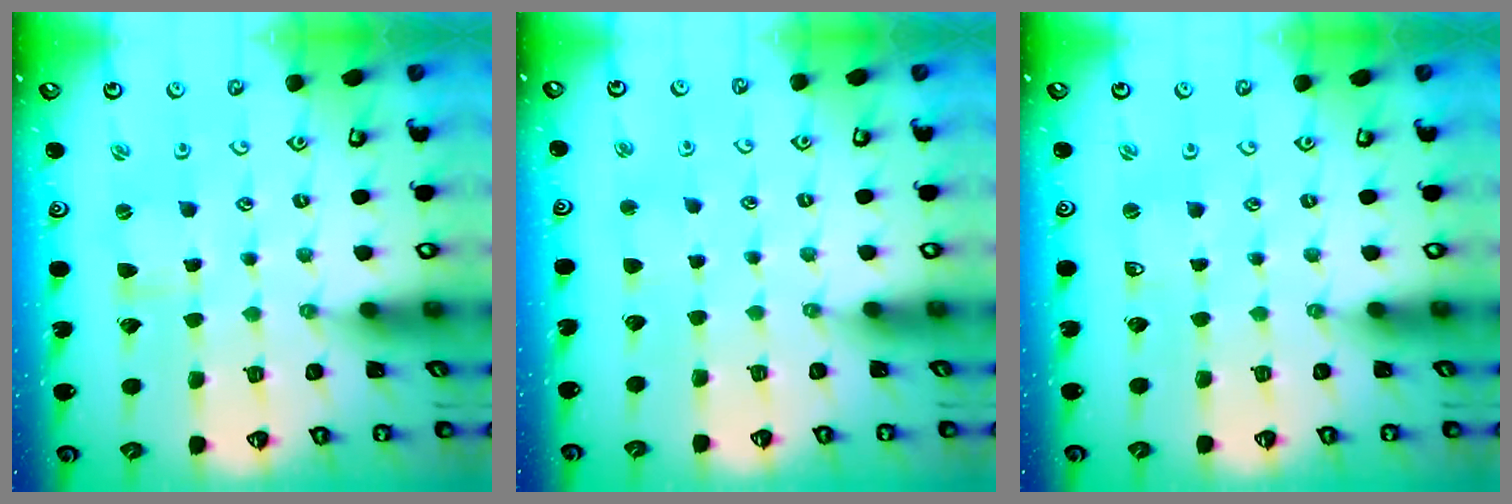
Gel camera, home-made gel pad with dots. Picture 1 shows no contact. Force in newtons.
{"total": 2.1, "press": 2.1, "slide": 0.5}
{"total": 1.2, "press": 1.2, "slide": 0.2}